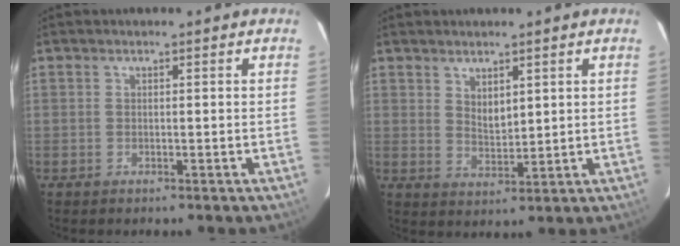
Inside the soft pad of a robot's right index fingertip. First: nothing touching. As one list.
[{"total": 3.7, "force": [2.2, 1.8, 2.3], "torque": [-0.035, -0.005, 0.040]}]